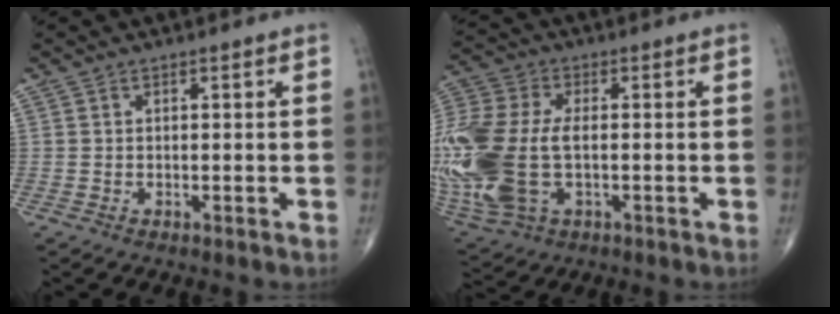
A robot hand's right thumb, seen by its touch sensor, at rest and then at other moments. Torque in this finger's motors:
{"motor_torque": [2.49, 2.52, 1.83, 0.28, 0.54]}